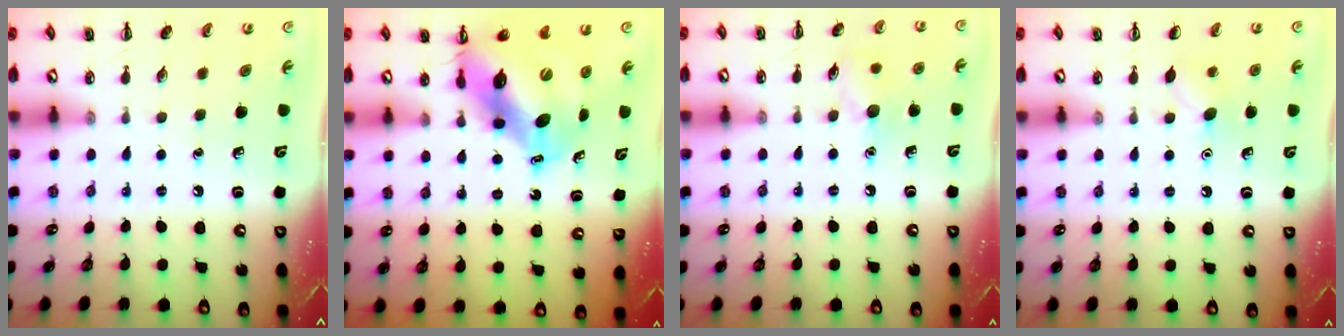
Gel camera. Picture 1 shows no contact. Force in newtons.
{"total": 10.6, "press": 10.1, "slide": 3.1}
{"total": 8.1, "press": 7.9, "slide": 1.5}
{"total": 5.6, "press": 5.4, "slide": 1.7}